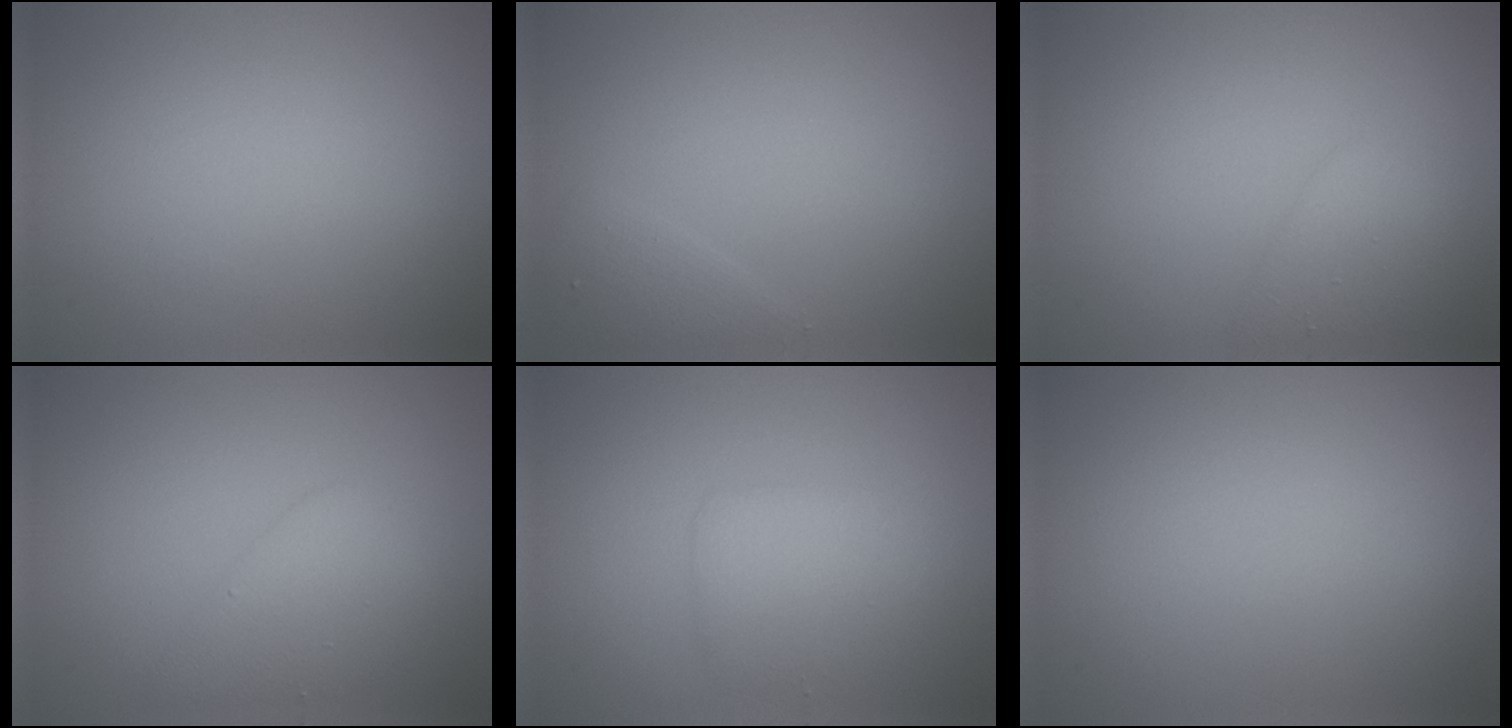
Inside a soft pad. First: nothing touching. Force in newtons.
{"total": 1.4, "press": 1.4, "slide": 0.1}
{"total": 2.4, "press": 2.4, "slide": 0.2}
{"total": 2.7, "press": 2.7, "slide": 0.3}
{"total": 2.7, "press": 2.7, "slide": 0.1}
{"total": 0.0}